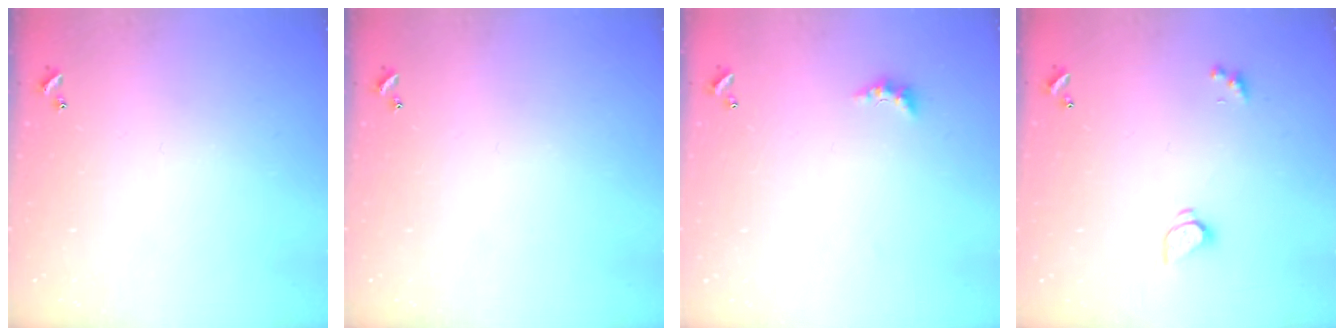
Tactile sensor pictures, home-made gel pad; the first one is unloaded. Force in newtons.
{"total": 0.0}
{"total": 2.3, "press": 2.2, "slide": 0.7}
{"total": 1.6, "press": 1.5, "slide": 0.4}